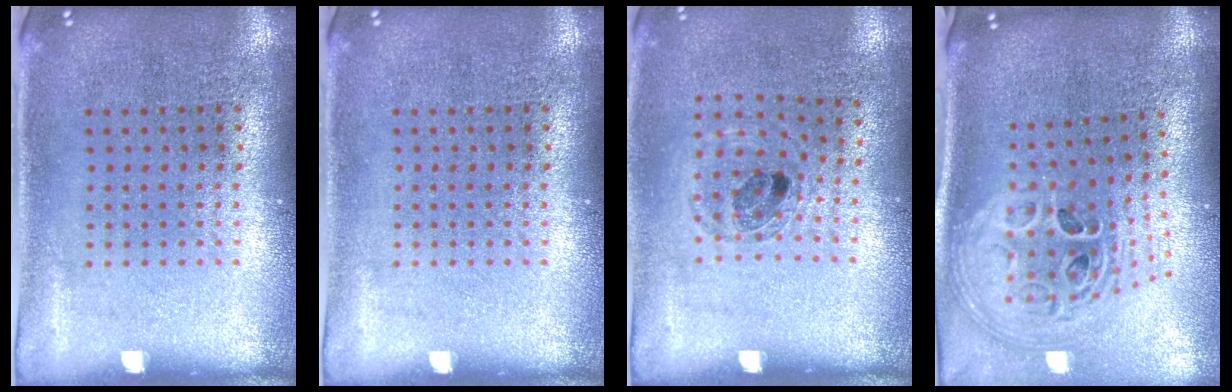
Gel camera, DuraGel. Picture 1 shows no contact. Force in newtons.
{"total": 0.0}
{"total": 0.8, "press": 0.8, "slide": 0.2}
{"total": 2.9, "press": 2.0, "slide": 2.1}